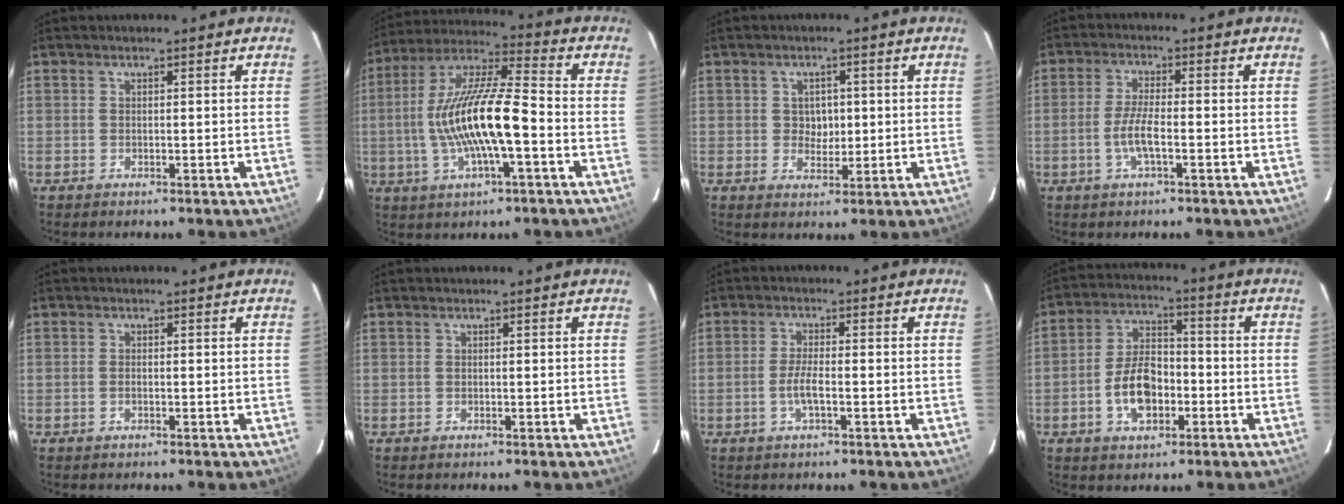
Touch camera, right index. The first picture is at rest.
{"total": 16.6, "force": [-3.2, 3.3, 15.9], "torque": [-0.309, 0.004, -0.062]}
{"total": 3.5, "force": [0.3, 3.1, 1.6], "torque": [-0.023, 0.008, 0.006]}
{"total": 5.3, "force": [-1.8, 1.1, 4.9], "torque": [-0.102, -0.001, -0.035]}
{"total": 0.8, "force": [-0.3, 0.5, 0.6], "torque": [-0.013, 0.001, -0.006]}
{"total": 0.0}
{"total": 3.7, "force": [-1.3, 0.7, 3.4], "torque": [-0.071, -0.001, -0.026]}
{"total": 10.9, "force": [-4.0, 6.3, 7.9], "torque": [-0.160, 0.021, -0.066]}